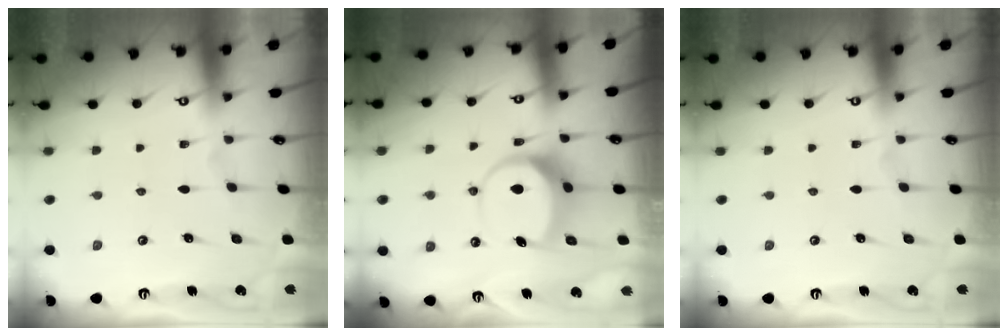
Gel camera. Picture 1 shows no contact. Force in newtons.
{"total": 8.7, "press": 8.6, "slide": 1.4}
{"total": 0.0}